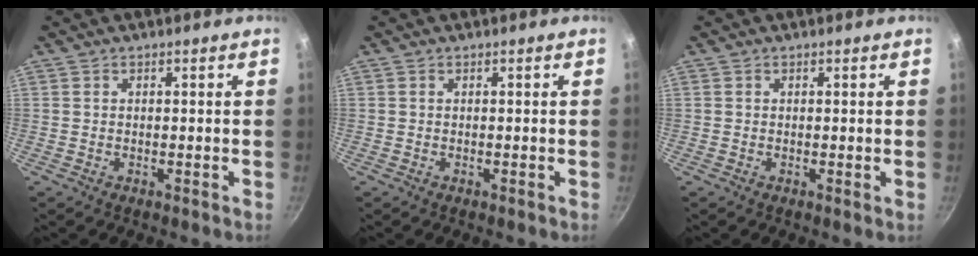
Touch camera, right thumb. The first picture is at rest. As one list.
[{"total": 0.0}, {"total": 0.0}]